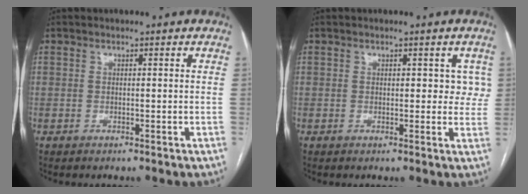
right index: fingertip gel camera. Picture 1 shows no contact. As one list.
[{"total": 3.5, "force": [1.1, 2.2, 2.5], "torque": [-0.013, 0.006, 0.009]}]